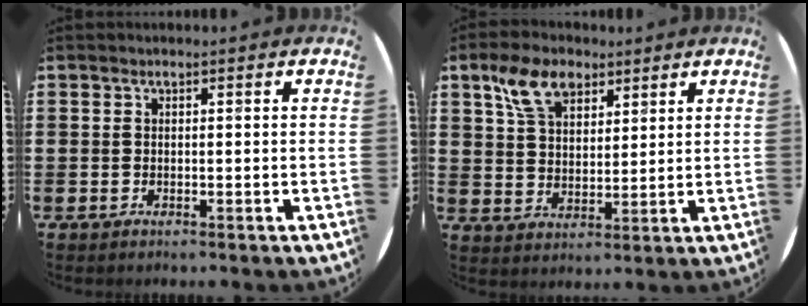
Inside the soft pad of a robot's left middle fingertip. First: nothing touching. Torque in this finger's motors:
{"motor_torque": [1.16, -0.98, 0.12, 0.03]}